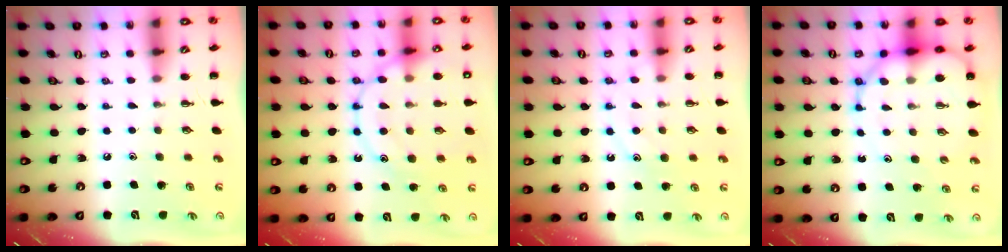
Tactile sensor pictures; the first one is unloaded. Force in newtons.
{"total": 17.9, "press": 17.9, "slide": 1.7}
{"total": 11.1, "press": 11.1, "slide": 0.5}
{"total": 11.3, "press": 10.9, "slide": 3.1}